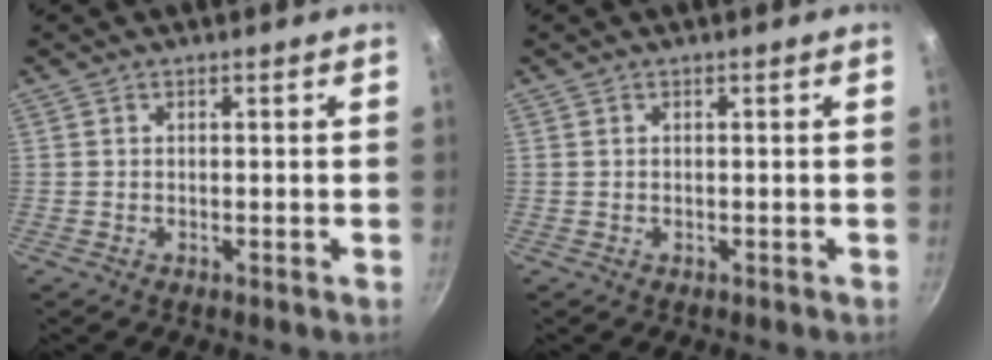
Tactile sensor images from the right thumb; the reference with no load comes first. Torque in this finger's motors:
{"motor_torque": [-0.45, 0.45, 0.22, 0.02, 0.05]}